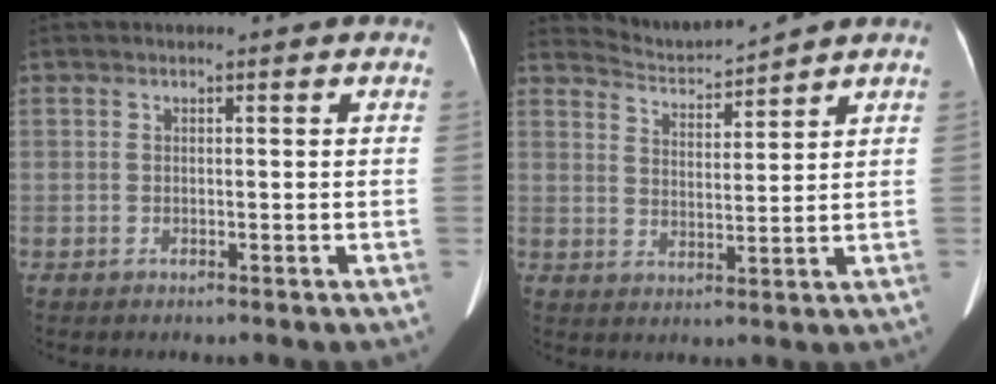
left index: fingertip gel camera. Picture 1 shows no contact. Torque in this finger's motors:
{"motor_torque": [-0.07, -0.26, -0.08, -0.05]}